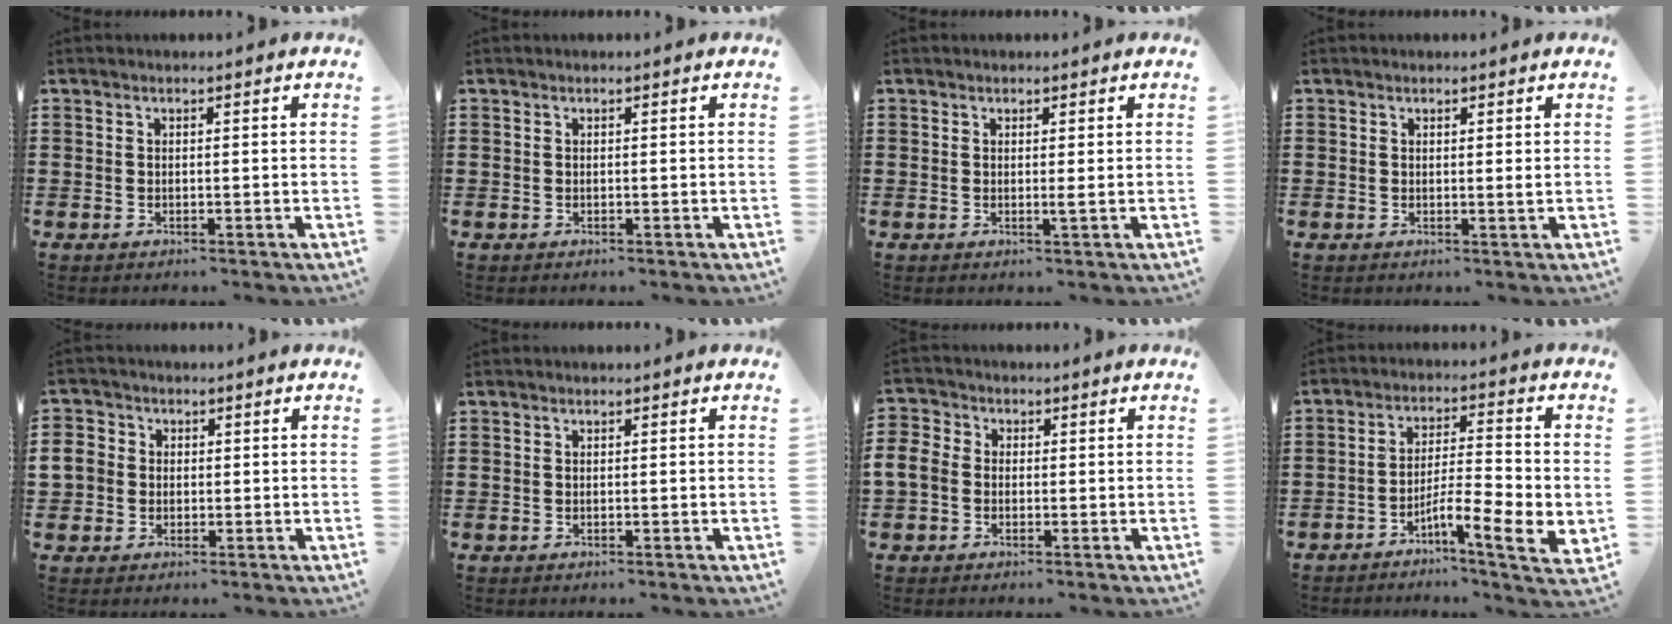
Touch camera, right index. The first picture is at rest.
{"total": 0.0}
{"total": 1.0, "force": [0.1, 0.0, 1.0], "torque": [-0.019, -0.002, 0.001]}
{"total": 0.8, "force": [0.3, 0.0, 0.7], "torque": [-0.015, -0.001, 0.006]}
{"total": 3.8, "force": [-0.2, 3.5, 1.3], "torque": [-0.059, 0.004, -0.012]}
{"total": 0.0}
{"total": 3.8, "force": [-1.2, 3.0, 1.8], "torque": [-0.062, 0.002, -0.033]}
{"total": 7.9, "force": [-3.4, 1.3, 7.0], "torque": [-0.107, -0.010, -0.060]}